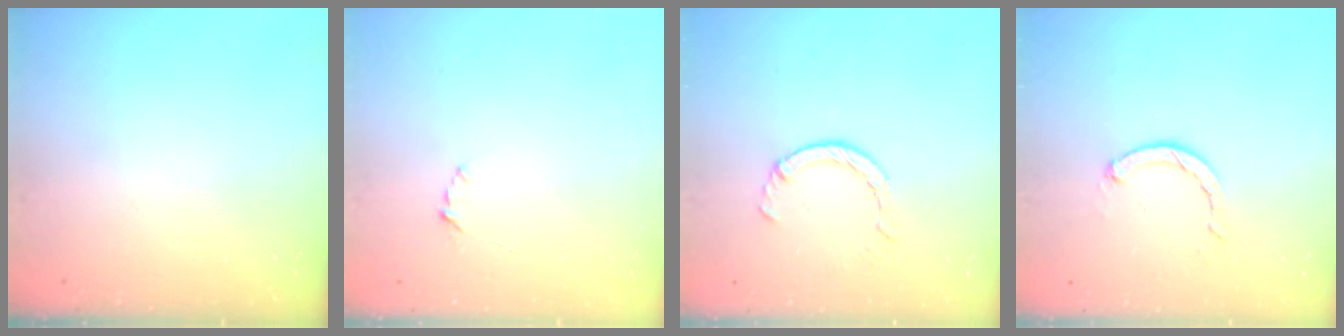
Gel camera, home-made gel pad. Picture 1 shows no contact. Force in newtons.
{"total": 1.9, "press": 1.9, "slide": 0.2}
{"total": 3.4, "press": 3.4, "slide": 0.2}
{"total": 2.4, "press": 2.3, "slide": 0.4}